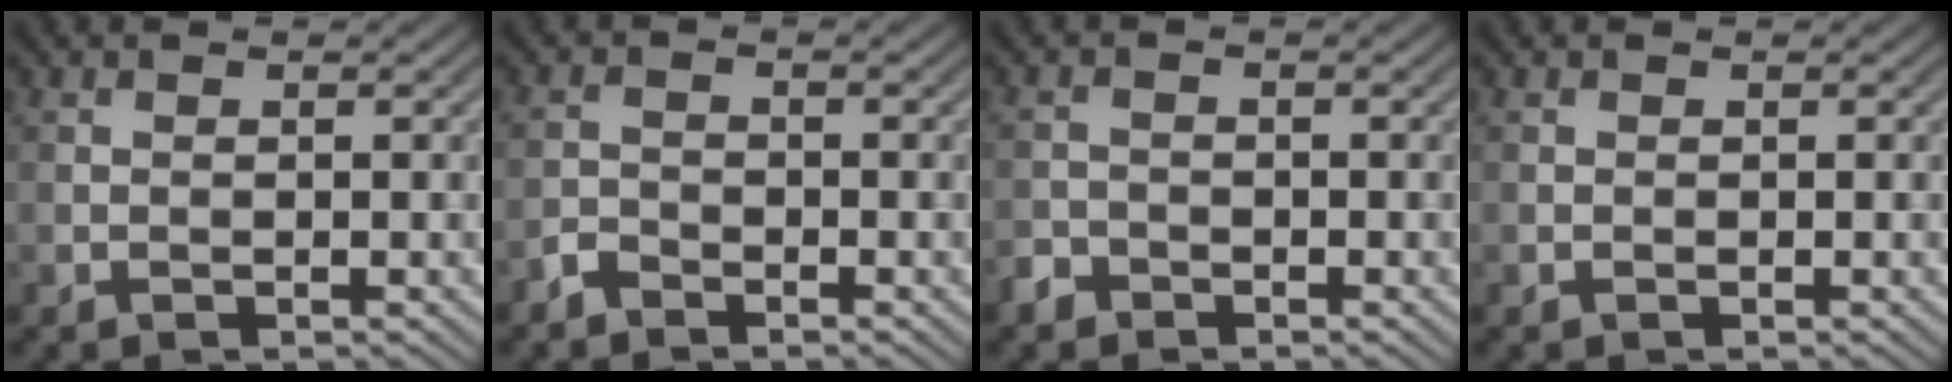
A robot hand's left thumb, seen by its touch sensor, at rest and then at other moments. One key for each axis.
{"total": 1.8, "fx": -1.6, "fy": 0.7, "fz": 0.5, "tx": -0.008, "ty": 0.003, "tz": -0.038}
{"total": 1.8, "fx": -1.4, "fy": 1.1, "fz": 0.3, "tx": -0.004, "ty": 0.000, "tz": -0.034}
{"total": 0.0}